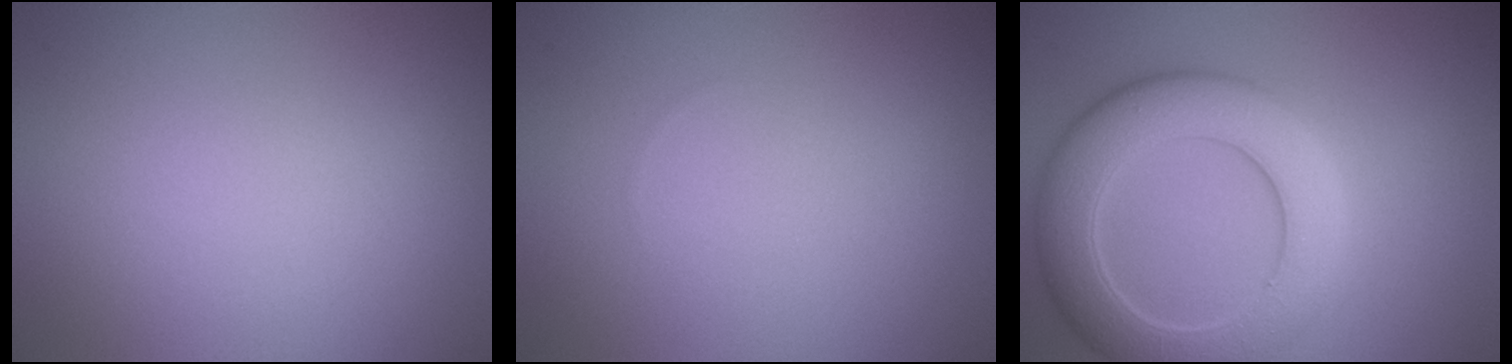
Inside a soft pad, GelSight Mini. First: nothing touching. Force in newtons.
{"total": 0.0}
{"total": 7.5, "press": 7.5, "slide": 0.5}